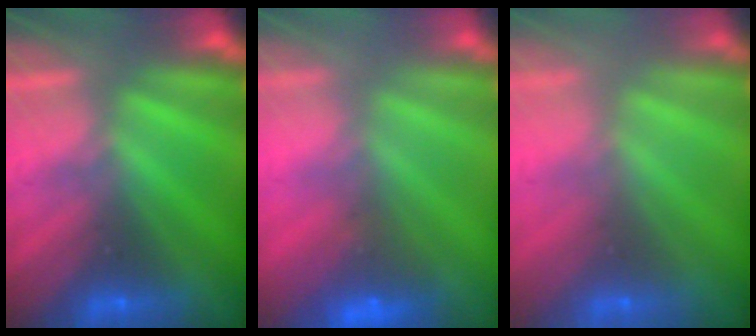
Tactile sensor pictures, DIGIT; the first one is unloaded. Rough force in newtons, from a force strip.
{"total": 5.5}
{"total": 5.6}